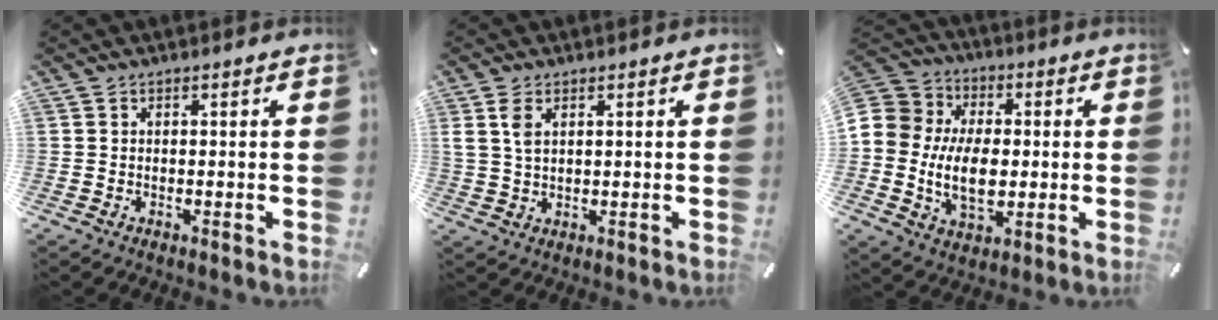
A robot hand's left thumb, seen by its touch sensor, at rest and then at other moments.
{"total": 3.6, "force": [1.5, 1.6, 2.9], "torque": [-0.070, 0.001, 0.022]}
{"total": 15.2, "force": [-2.0, 11.3, 9.9], "torque": [-0.210, 0.011, -0.036]}